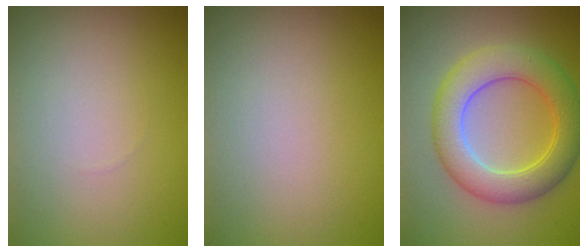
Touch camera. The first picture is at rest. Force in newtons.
{"total": 0.0}
{"total": 6.6, "press": 6.6, "slide": 0.2}